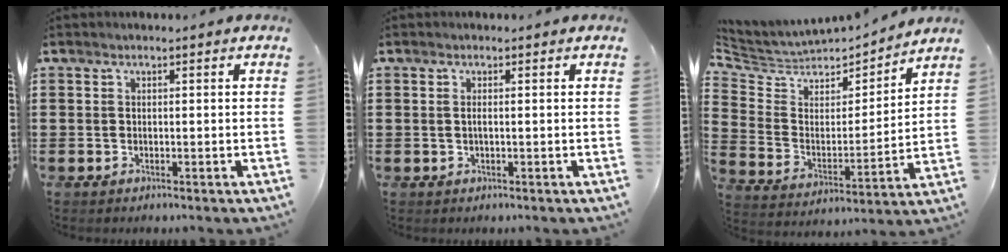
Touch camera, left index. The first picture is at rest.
{"total": 0.7, "force": [0.0, 0.0, 0.7], "torque": [-0.015, -0.002, -0.001]}
{"total": 4.7, "force": [4.4, 1.8, 0.2], "torque": [-0.041, -0.039, 0.069]}